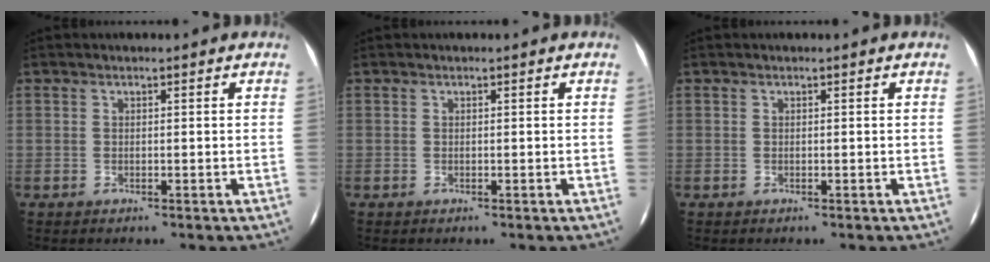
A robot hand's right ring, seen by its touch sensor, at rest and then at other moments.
{"total": 0.0}
{"total": 0.0}